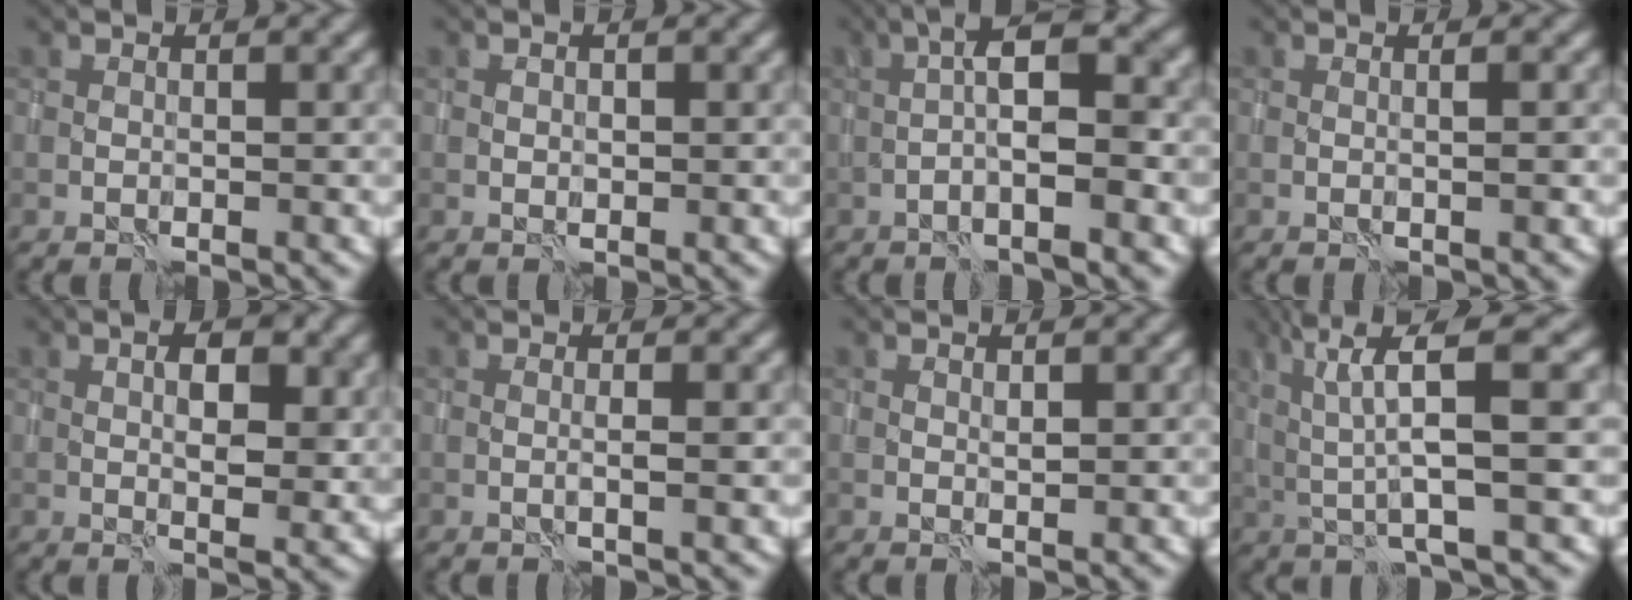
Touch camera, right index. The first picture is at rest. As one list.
[{"total": 0.6, "force": [0.3, 0.5, 0.3], "torque": [-0.002, -0.001, 0.004]}, {"total": 5.3, "force": [-0.7, 1.0, 5.1], "torque": [-0.081, 0.016, -0.018]}, {"total": 0.9, "force": [0.2, 0.0, 0.8], "torque": [-0.011, -0.001, 0.002]}, {"total": 4.3, "force": [1.4, 2.0, 3.6], "torque": [-0.054, -0.006, 0.025]}, {"total": 1.1, "force": [0.1, 0.1, 1.1], "torque": [-0.016, -0.002, -0.001]}, {"total": 0.6, "force": [0.5, 0.2, 0.3], "torque": [-0.005, -0.001, 0.009]}, {"total": 6.3, "force": [1.9, 0.8, 5.9], "torque": [-0.112, 0.005, 0.036]}]